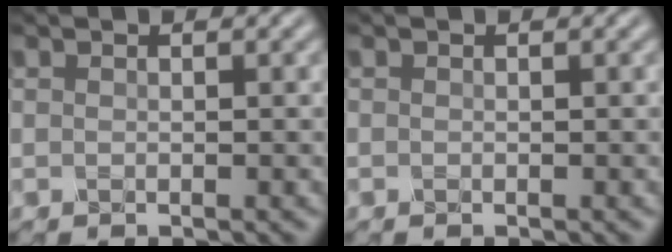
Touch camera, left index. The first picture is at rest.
{"total": 0.0}